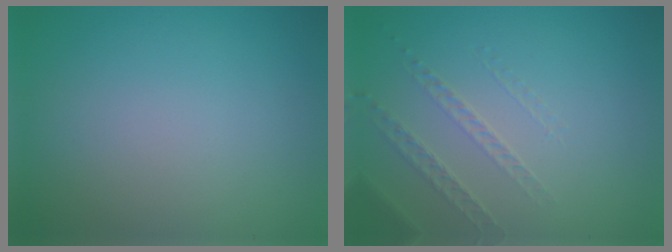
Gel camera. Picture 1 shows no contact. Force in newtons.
{"total": 1.3, "press": 0.9, "slide": 0.9}